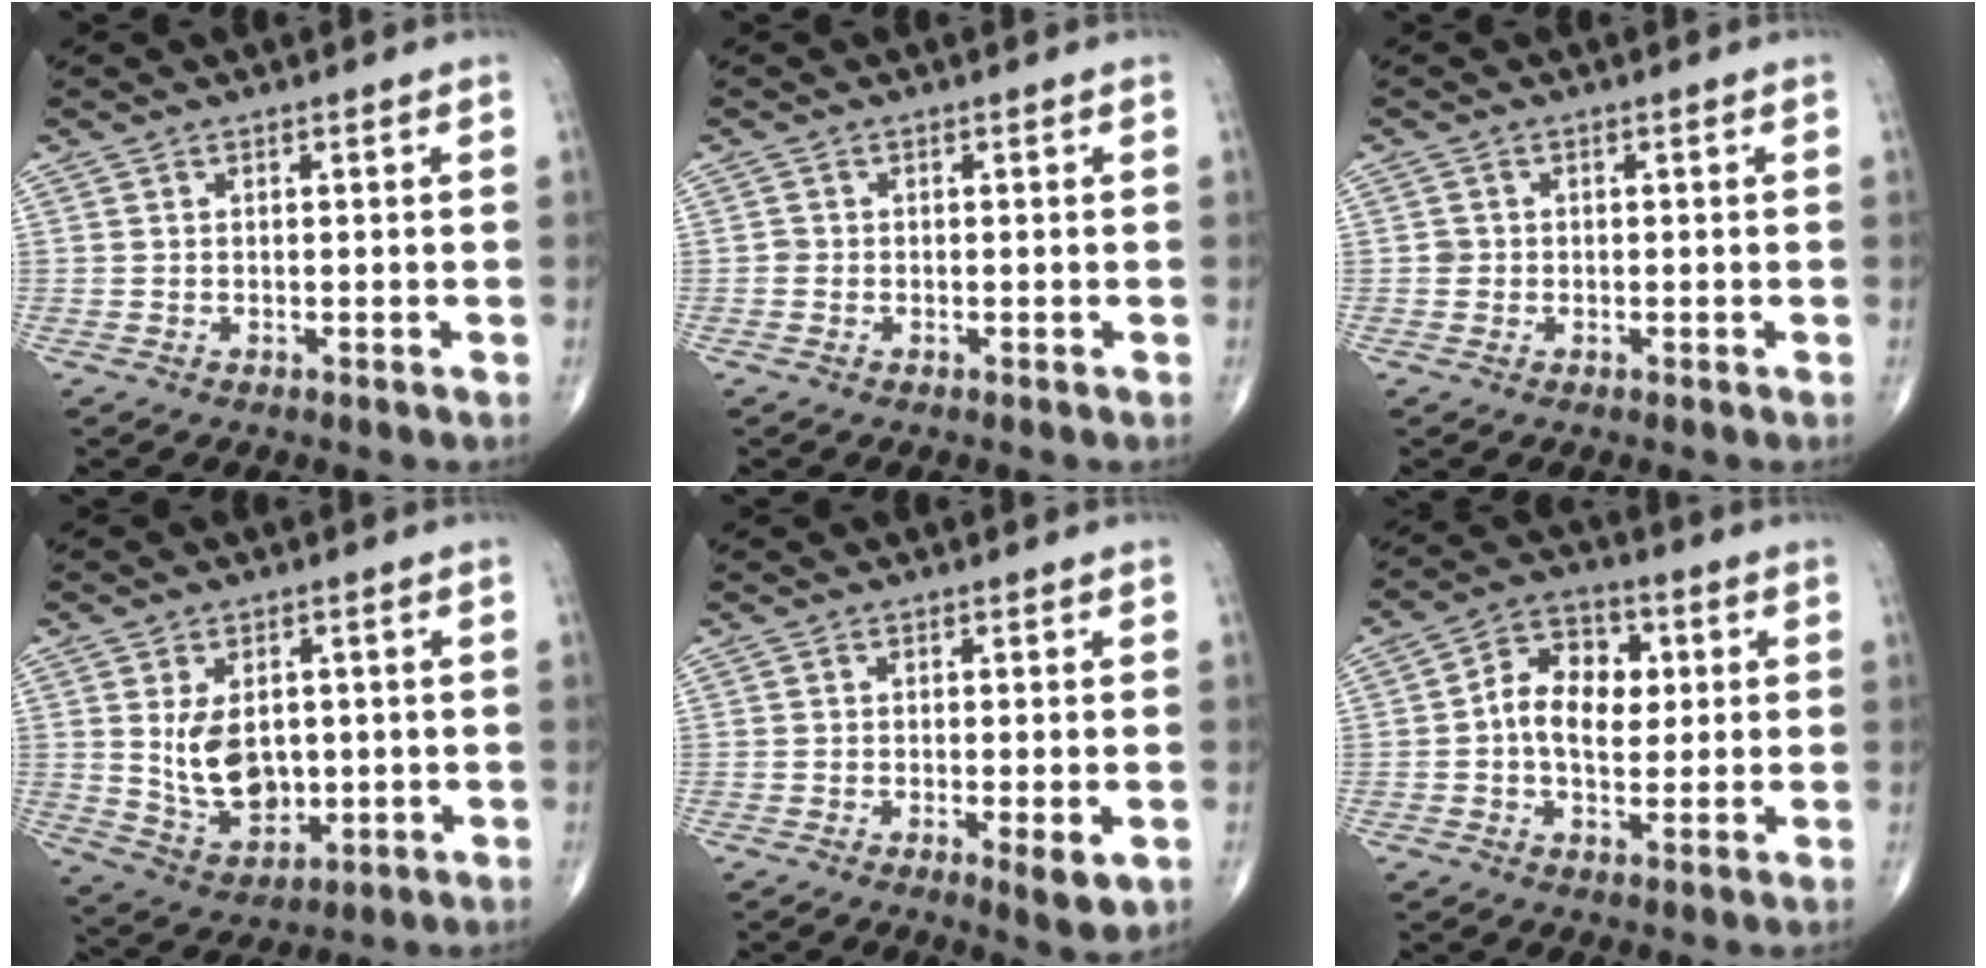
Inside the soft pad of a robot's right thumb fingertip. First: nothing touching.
{"total": 0.6, "force": [-0.2, 0.5, 0.1], "torque": [0.000, 0.002, -0.007]}
{"total": 1.1, "force": [-0.1, 1.0, 0.2], "torque": [0.003, 0.003, -0.002]}
{"total": 9.9, "force": [0.9, 6.6, 7.2], "torque": [-0.099, -0.018, 0.033]}
{"total": 4.1, "force": [-1.2, 0.9, 3.8], "torque": [-0.059, -0.013, -0.020]}
{"total": 10.3, "force": [0.8, 7.0, 7.5], "torque": [-0.102, 0.017, 0.005]}